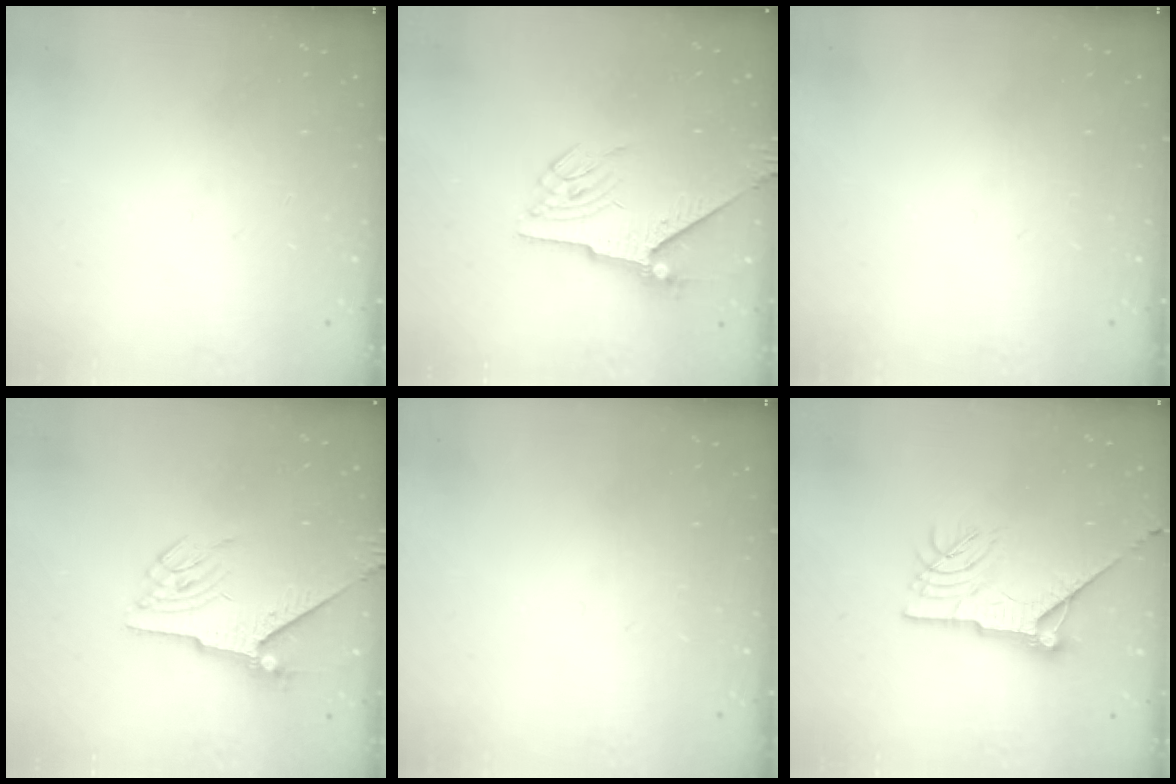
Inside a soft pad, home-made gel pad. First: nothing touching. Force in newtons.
{"total": 5.5, "press": 5.4, "slide": 1.2}
{"total": 0.0}
{"total": 5.5, "press": 5.4, "slide": 1.2}
{"total": 0.0}
{"total": 12.8, "press": 12.8, "slide": 0.8}